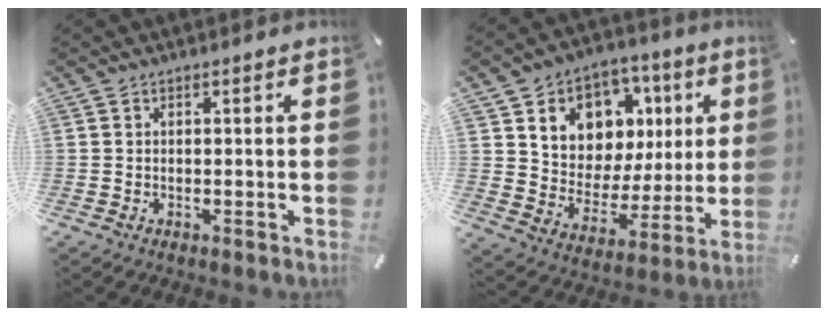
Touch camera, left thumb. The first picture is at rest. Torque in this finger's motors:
{"motor_torque": [2.44, 2.57, 1.45, -1.14, 0.19]}